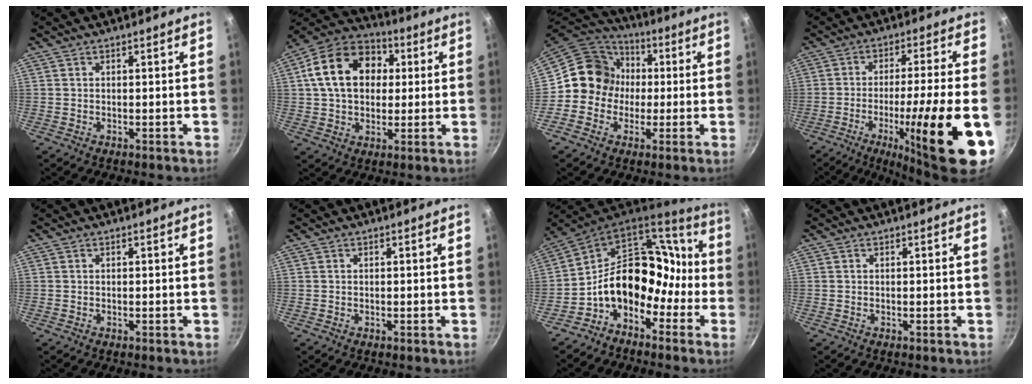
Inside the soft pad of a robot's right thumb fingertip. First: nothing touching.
{"total": 17.0, "force": [3.4, 12.6, 10.9], "torque": [-0.164, 0.026, 0.043]}
{"total": 12.4, "force": [0.1, 11.6, 4.6], "torque": [-0.029, 0.031, -0.019]}
{"total": 19.4, "force": [-6.8, 1.8, 18.1], "torque": [-0.267, 0.012, -0.100]}
{"total": 0.0}
{"total": 0.0}
{"total": 16.6, "force": [-5.8, 12.3, 9.5], "torque": [-0.089, 0.090, -0.116]}
{"total": 0.0}